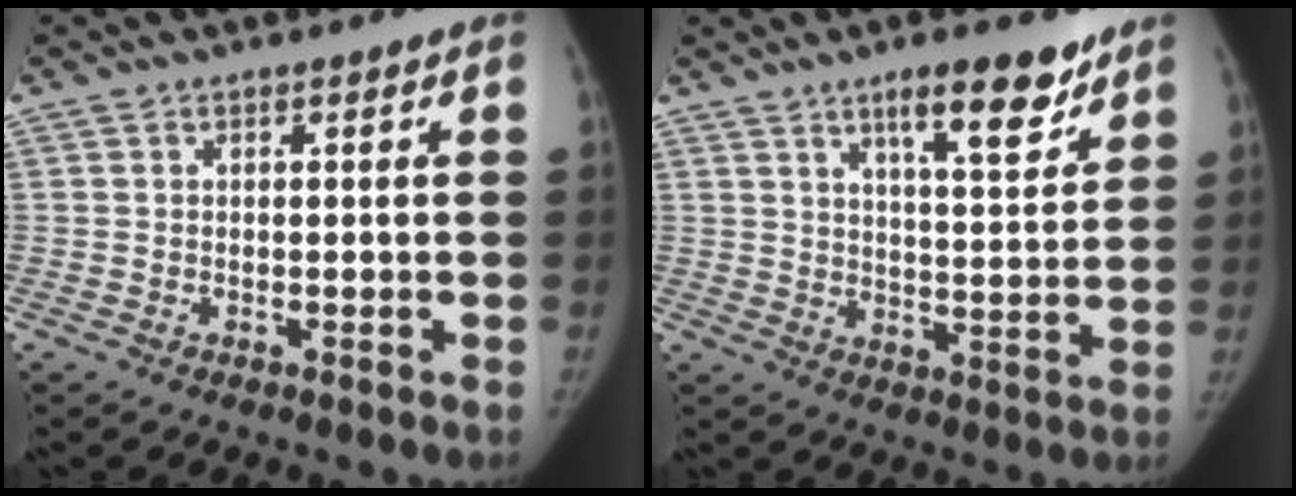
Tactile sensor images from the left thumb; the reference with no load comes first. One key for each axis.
{"total": 10.8, "fx": 7.2, "fy": 2.9, "fz": 7.5, "tx": -0.094, "ty": -0.044, "tz": 0.114}